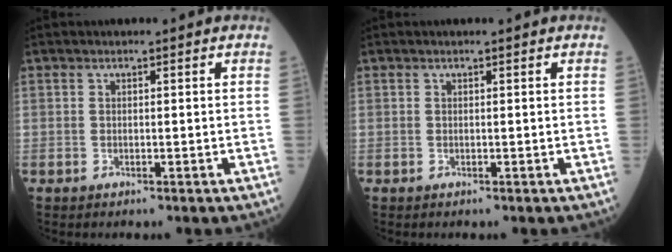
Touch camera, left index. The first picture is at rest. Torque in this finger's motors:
{"motor_torque": [-0.19, -0.20, -0.03, -0.05]}